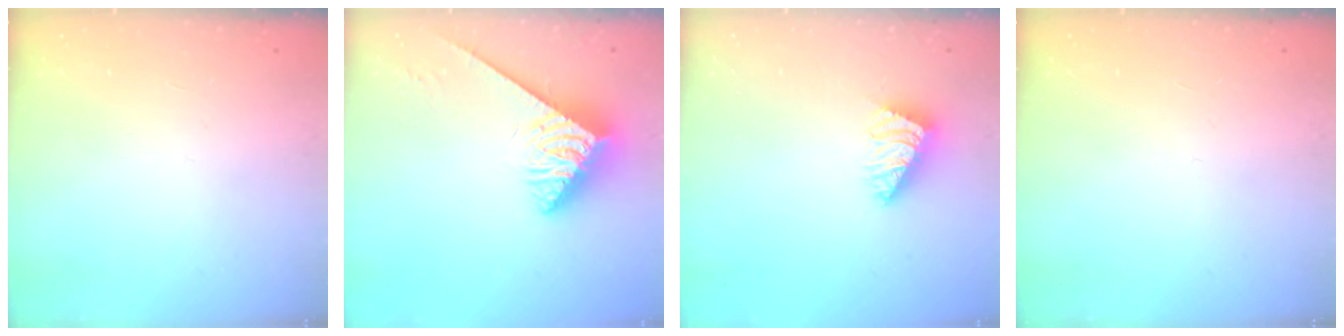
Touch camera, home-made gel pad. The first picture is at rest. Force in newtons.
{"total": 4.0, "press": 4.0, "slide": 0.5}
{"total": 2.1, "press": 2.1, "slide": 0.5}
{"total": 0.0}